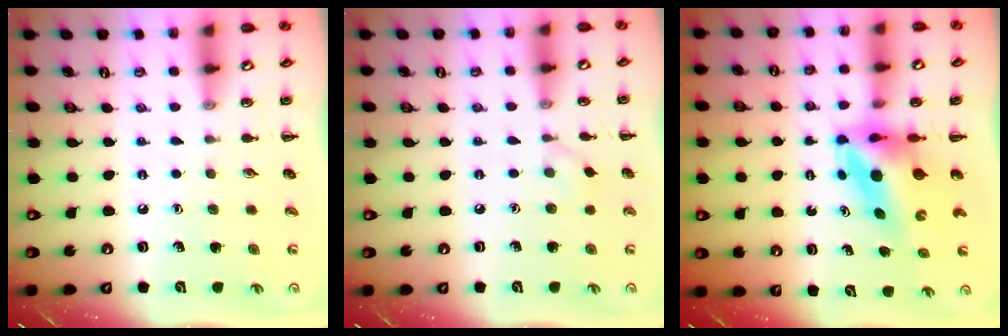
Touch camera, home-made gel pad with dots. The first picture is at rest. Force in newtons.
{"total": 2.8, "press": 2.5, "slide": 1.1}
{"total": 6.3, "press": 6.0, "slide": 1.8}